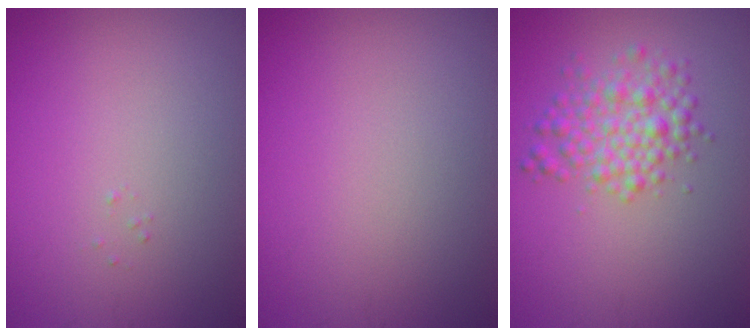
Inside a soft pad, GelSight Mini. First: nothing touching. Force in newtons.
{"total": 0.0}
{"total": 3.8, "press": 3.8, "slide": 0.0}